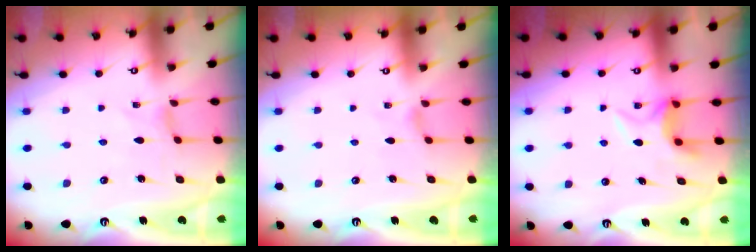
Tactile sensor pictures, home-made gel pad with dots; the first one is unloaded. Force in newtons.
{"total": 0.0}
{"total": 6.5, "press": 6.5, "slide": 0.2}